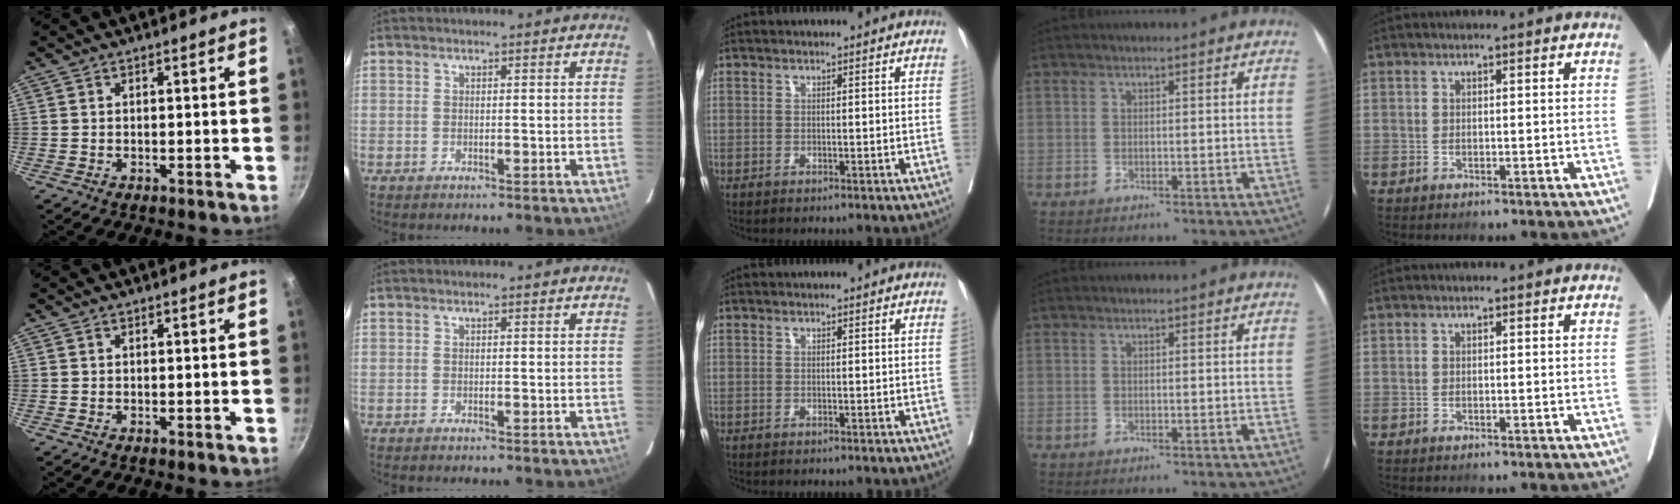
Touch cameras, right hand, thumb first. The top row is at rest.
{}